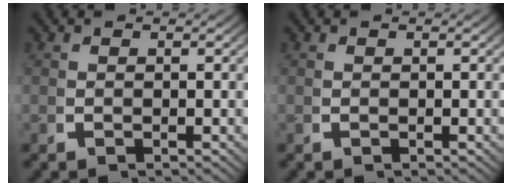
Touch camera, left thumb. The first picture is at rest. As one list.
[{"total": 0.0}]